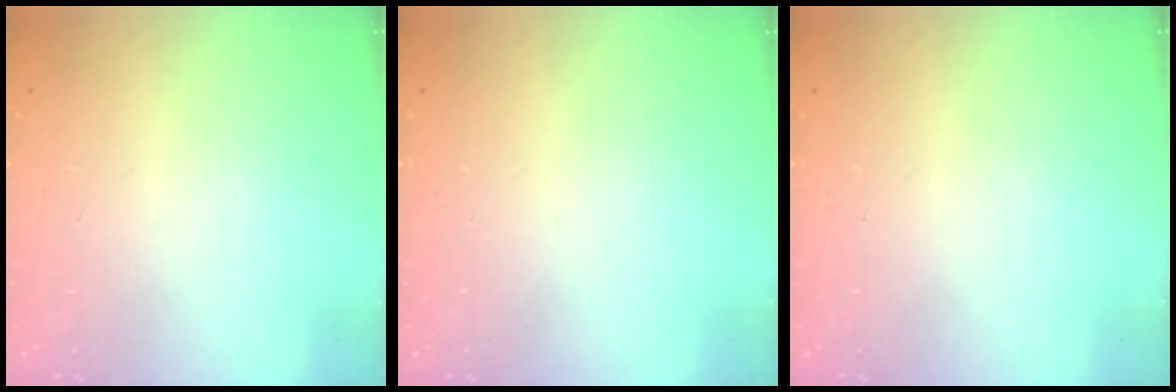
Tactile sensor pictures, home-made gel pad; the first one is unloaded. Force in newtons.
{"total": 0.0}
{"total": 0.0}